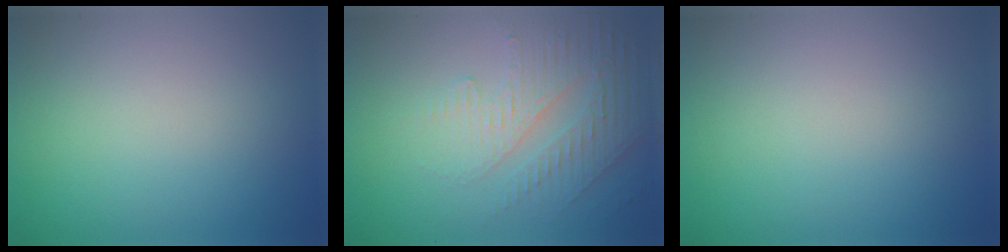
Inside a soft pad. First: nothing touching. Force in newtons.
{"total": 5.1, "press": 3.3, "slide": 3.9}
{"total": 0.0}